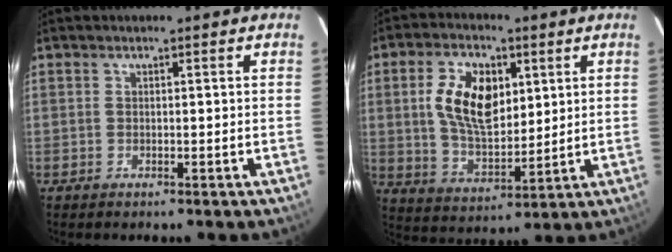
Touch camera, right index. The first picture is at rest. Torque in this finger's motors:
{"motor_torque": [0.65, 0.22, 0.34, 0.16]}